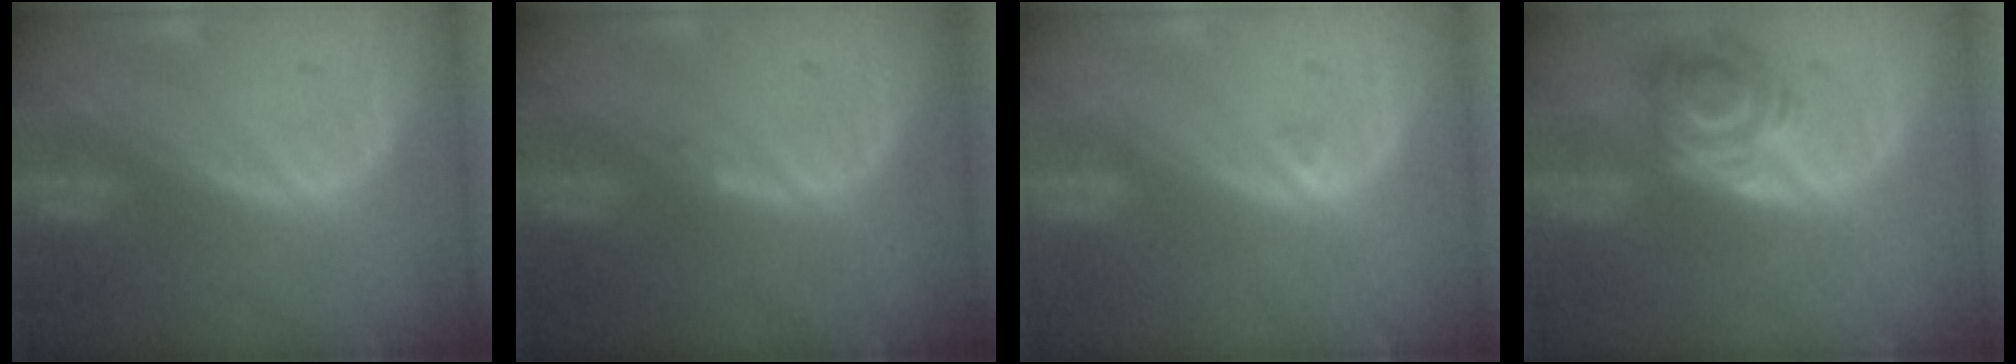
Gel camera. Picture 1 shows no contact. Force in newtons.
{"total": 0.6, "press": 0.5, "slide": 0.3}
{"total": 0.5, "press": 0.5, "slide": 0.2}
{"total": 5.6, "press": 5.5, "slide": 1.0}